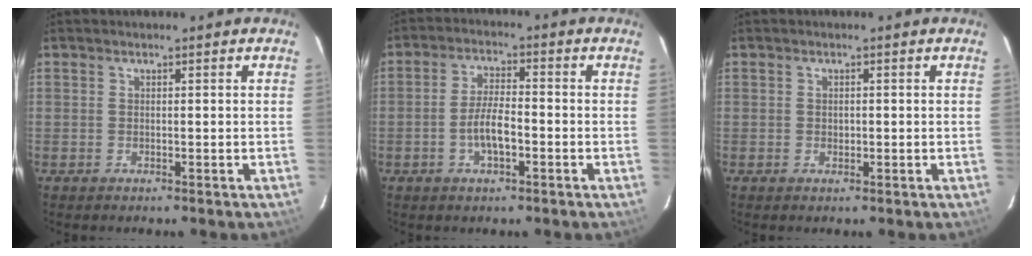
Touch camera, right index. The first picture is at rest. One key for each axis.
{"total": 4.7, "fx": -1.5, "fy": 2.2, "fz": 3.8, "tx": -0.077, "ty": 0.005, "tz": -0.024}
{"total": 0.8, "fx": -0.1, "fy": 0.7, "fz": 0.4, "tx": -0.004, "ty": 0.002, "tz": 0.000}